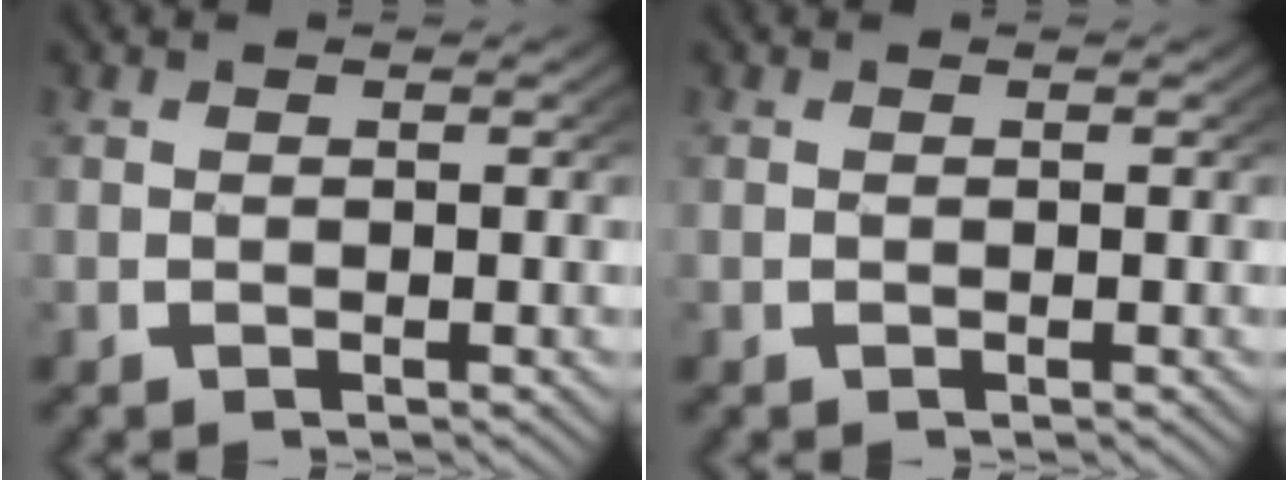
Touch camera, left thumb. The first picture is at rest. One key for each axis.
{"total": 0.0}